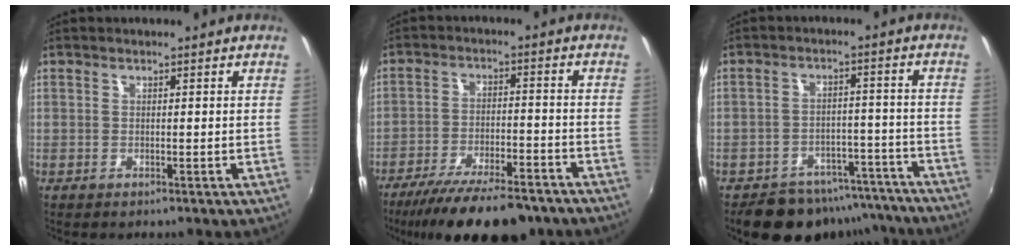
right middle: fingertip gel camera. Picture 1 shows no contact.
{"total": 17.5, "force": [-14.2, 4.5, 9.2], "torque": [-0.177, -0.034, -0.214]}
{"total": 14.7, "force": [-12.4, 6.7, 4.1], "torque": [-0.084, 0.028, -0.149]}